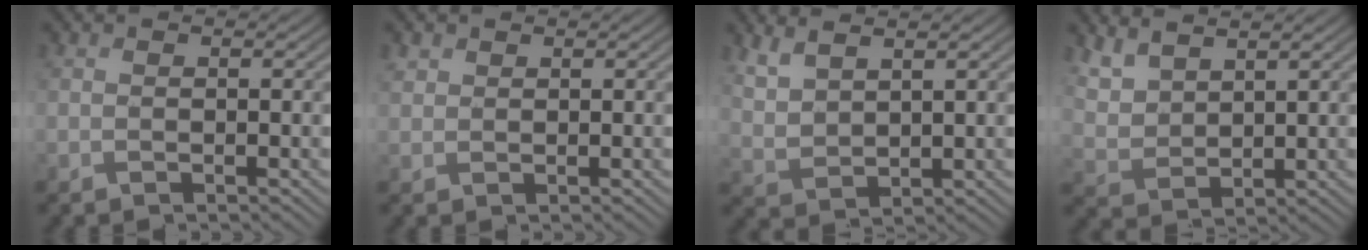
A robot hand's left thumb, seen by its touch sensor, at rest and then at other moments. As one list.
[{"total": 1.5, "force": [1.3, 0.8, 0.1], "torque": [0.000, 0.001, 0.025]}, {"total": 4.5, "force": [3.8, 1.2, 2.1], "torque": [-0.059, 0.003, 0.088]}, {"total": 5.5, "force": [4.7, 1.8, 2.2], "torque": [-0.059, -0.003, 0.113]}]